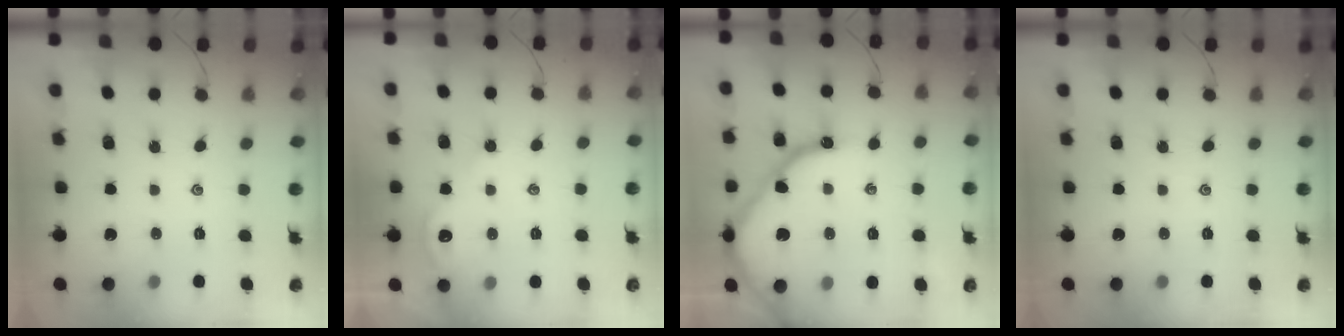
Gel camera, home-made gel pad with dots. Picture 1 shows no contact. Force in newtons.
{"total": 3.1, "press": 3.0, "slide": 0.4}
{"total": 14.8, "press": 14.6, "slide": 1.8}
{"total": 0.0}